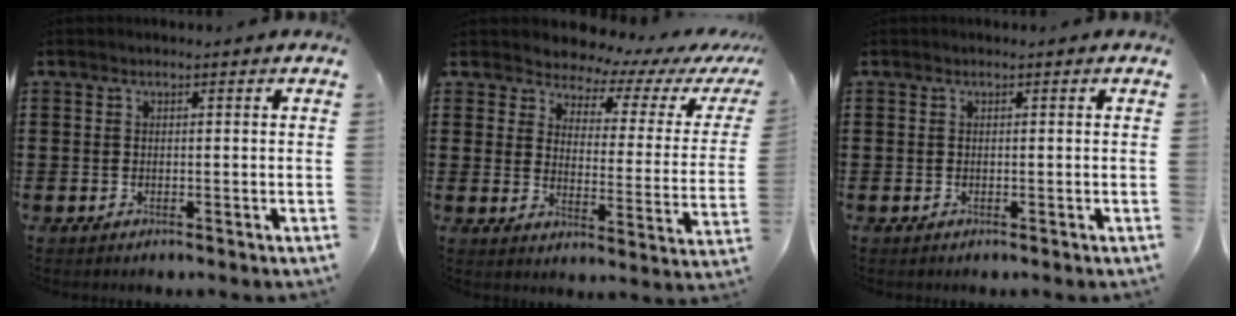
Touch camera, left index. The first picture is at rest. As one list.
[{"total": 4.2, "force": [3.9, 1.2, 0.6], "torque": [-0.033, -0.038, 0.062]}, {"total": 0.0}]